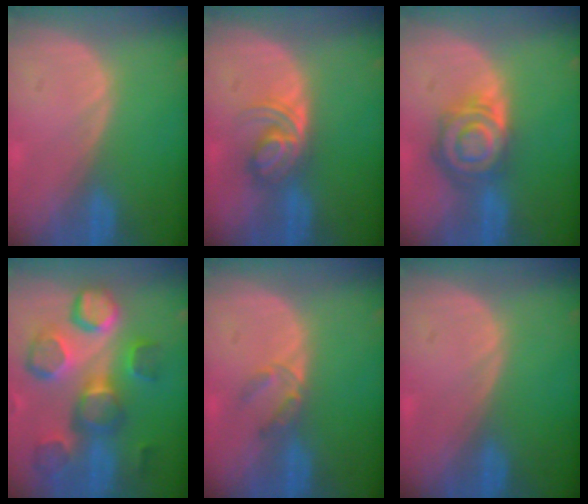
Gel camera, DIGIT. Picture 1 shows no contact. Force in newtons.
{"total": 5.7, "press": 5.1, "slide": 2.6}
{"total": 8.0, "press": 7.1, "slide": 3.7}
{"total": 11.9, "press": 10.9, "slide": 4.8}
{"total": 2.7, "press": 2.5, "slide": 1.0}
{"total": 0.0}